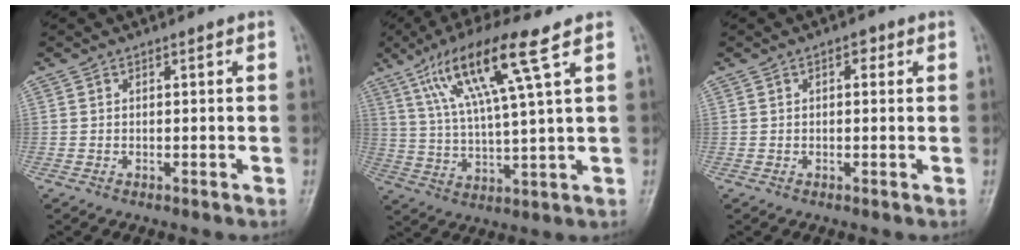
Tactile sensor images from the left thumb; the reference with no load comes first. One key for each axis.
{"total": 14.3, "fx": 7.1, "fy": 1.0, "fz": 12.4, "tx": -0.243, "ty": -0.014, "tz": 0.132}
{"total": 1.9, "fx": 0.7, "fy": 1.1, "fz": 1.3, "tx": -0.008, "ty": 0.003, "tz": 0.005}